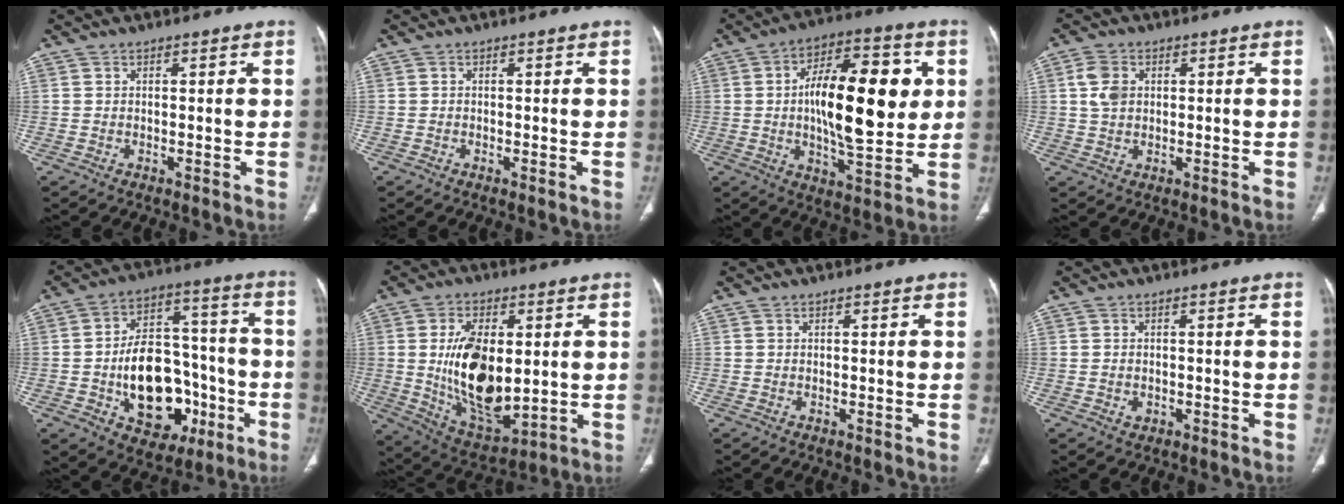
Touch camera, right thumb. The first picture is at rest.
{"total": 0.0}
{"total": 20.5, "force": [2.6, 8.5, 18.5], "torque": [-0.266, 0.003, 0.039]}
{"total": 4.7, "force": [1.0, 3.5, 3.0], "torque": [-0.057, 0.001, 0.019]}
{"total": 20.2, "force": [-5.3, 13.5, 14.1], "torque": [-0.169, 0.047, -0.063]}
{"total": 17.5, "force": [1.1, 9.2, 14.8], "torque": [-0.245, -0.020, 0.036]}
{"total": 0.0}
{"total": 1.3, "force": [-0.3, 1.1, 0.6], "torque": [-0.007, 0.005, 0.000]}